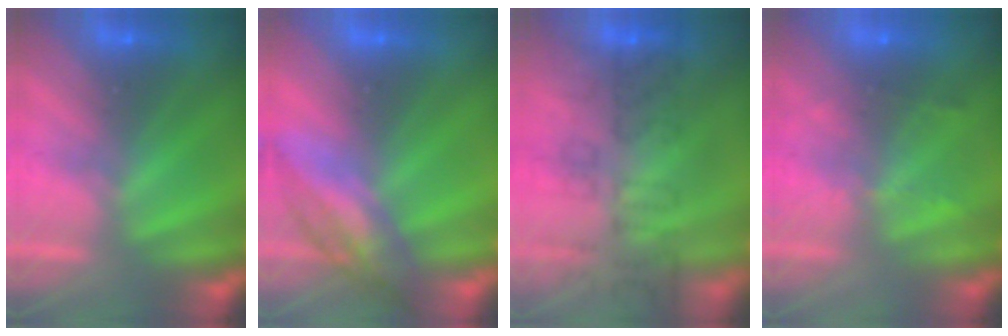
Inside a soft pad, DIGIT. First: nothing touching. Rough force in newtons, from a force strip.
{"total": 2.7}
{"total": 7.6}
{"total": 2.3}